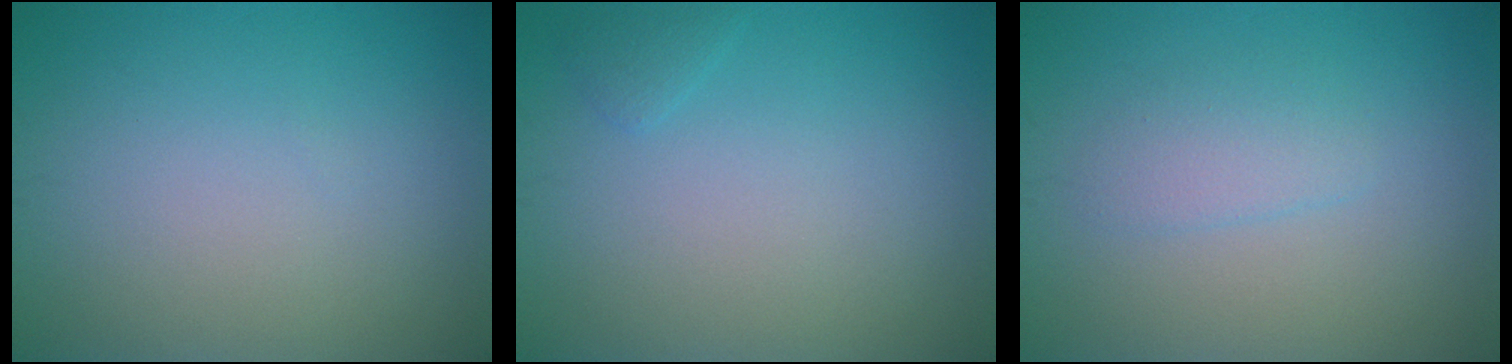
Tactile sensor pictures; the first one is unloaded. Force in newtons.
{"total": 0.7, "press": 0.7, "slide": 0.1}
{"total": 1.8, "press": 1.8, "slide": 0.2}